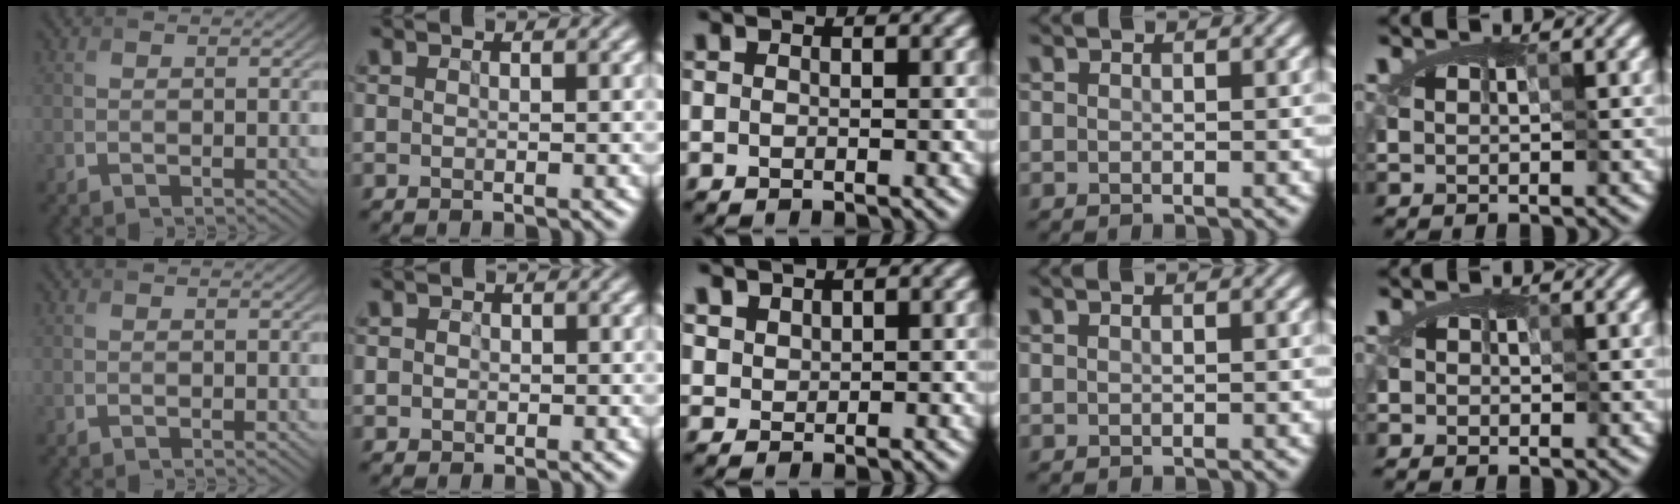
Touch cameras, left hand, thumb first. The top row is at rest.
{"index": {"total": 1.9, "force": [0.5, 1.7, 0.6], "torque": [0.012, 0.016, -0.013]}, "middle": {"total": 1.4, "force": [1.3, 0.5, 0.1], "torque": [-0.008, 0.002, 0.033]}, "little": {"total": 0.5, "force": [-0.5, 0.0, -0.3], "torque": [0.003, -0.001, -0.007]}}